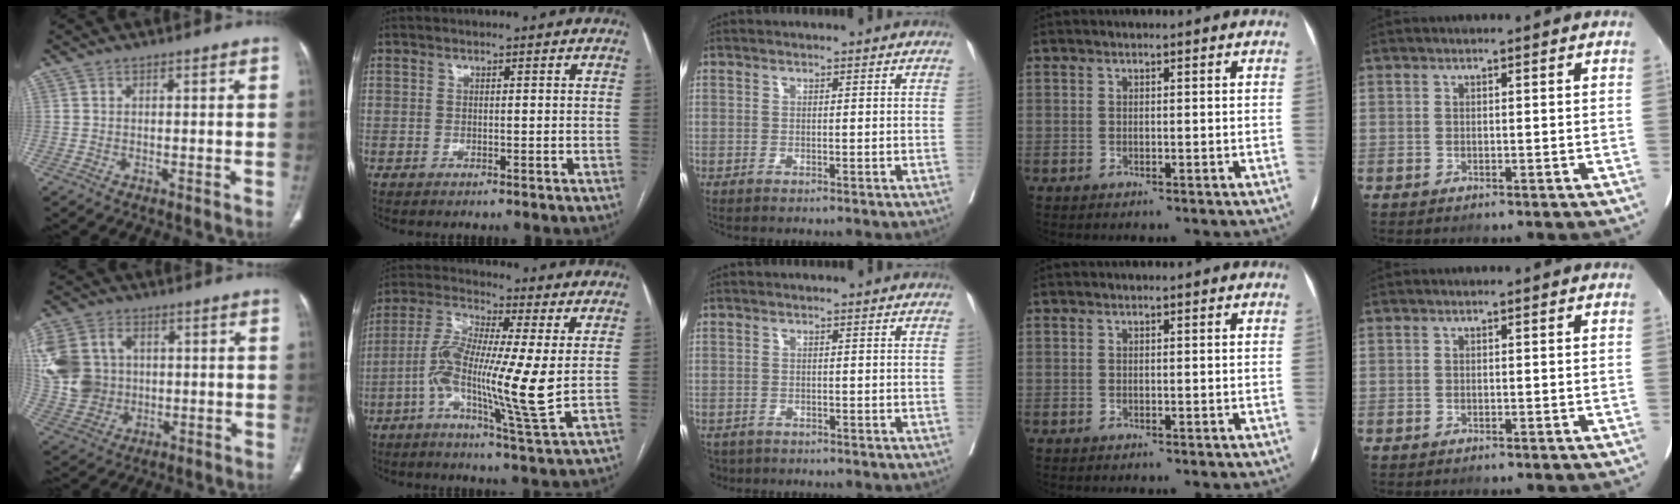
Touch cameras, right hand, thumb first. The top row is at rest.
{"thumb": {"total": 15.4, "force": [2.2, 12.8, 8.2], "torque": [-0.173, 0.012, 0.056]}, "index": {"total": 12.8, "force": [-1.3, 0.4, 12.7], "torque": [-0.247, -0.006, -0.035]}, "middle": {"total": 3.9, "force": [-3.0, 2.4, 0.6], "torque": [-0.008, -0.002, -0.050]}}